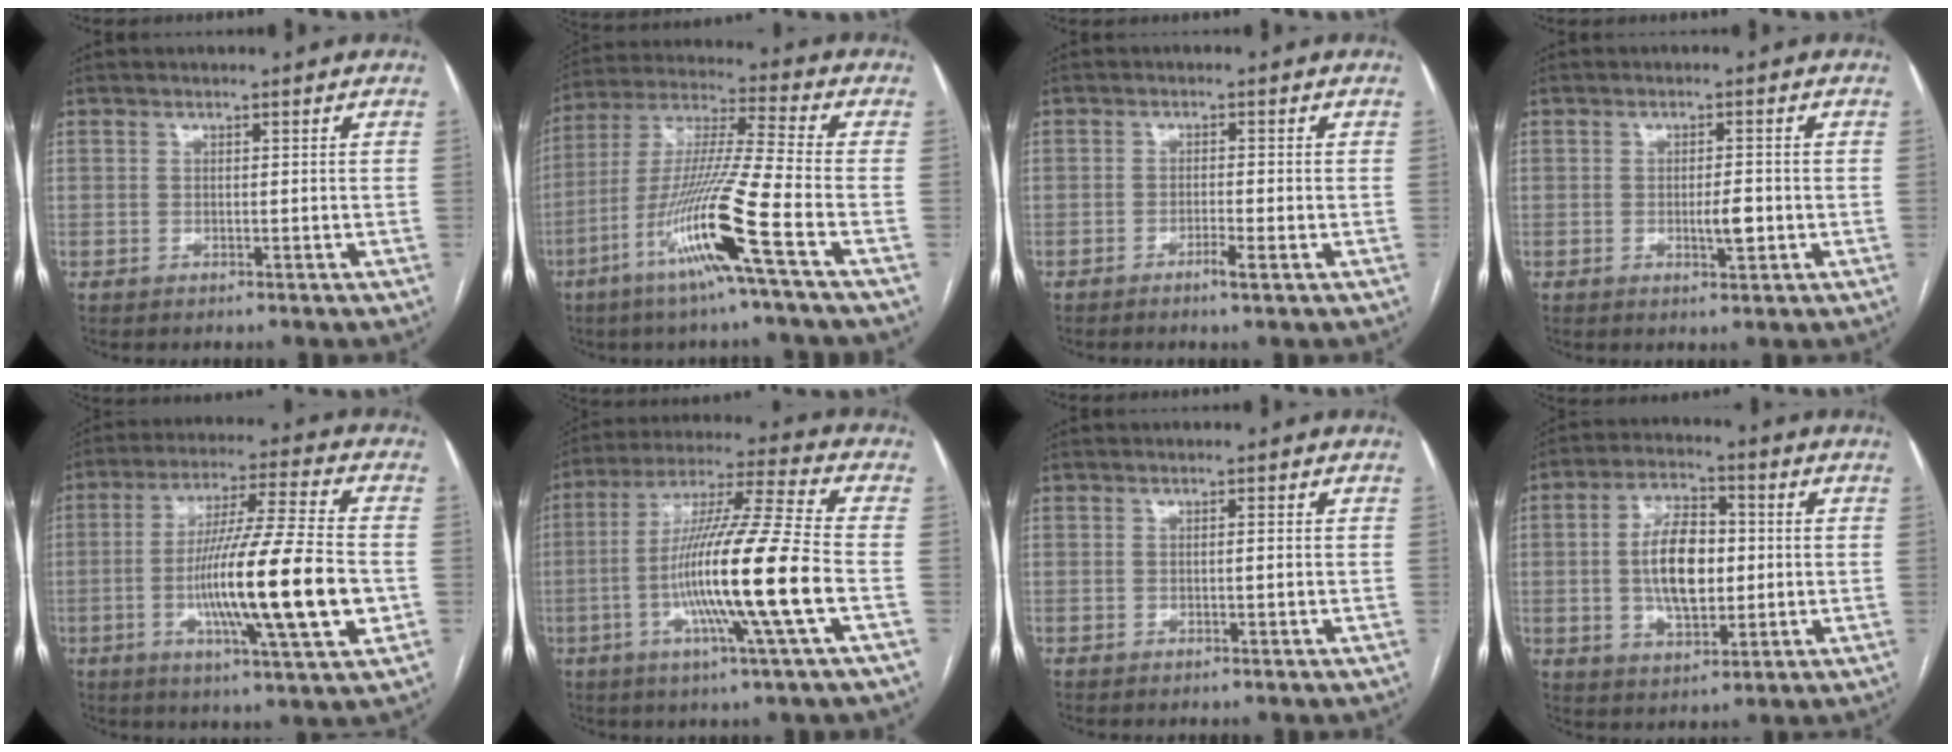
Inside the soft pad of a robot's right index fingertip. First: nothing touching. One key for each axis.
{"total": 16.6, "fx": -7.2, "fy": -1.5, "fz": 14.8, "tx": -0.299, "ty": -0.021, "tz": -0.141}
{"total": 2.2, "fx": -1.2, "fy": -0.2, "fz": 1.8, "tx": -0.031, "ty": -0.003, "tz": -0.022}
{"total": 3.0, "fx": -0.6, "fy": 0.7, "fz": 2.8, "tx": -0.047, "ty": -0.001, "tz": -0.006}
{"total": 18.6, "fx": -3.5, "fy": 0.5, "fz": 18.2, "tx": -0.318, "ty": -0.011, "tz": -0.062}
{"total": 17.8, "fx": -4.1, "fy": -1.3, "fz": 17.3, "tx": -0.321, "ty": -0.009, "tz": -0.086}
{"total": 0.8, "fx": -0.1, "fy": 0.0, "fz": 0.8, "tx": -0.012, "ty": 0.001, "tz": -0.001}
{"total": 10.7, "fx": 0.1, "fy": 5.4, "fz": 9.2, "tx": -0.176, "ty": 0.013, "tz": 0.007}